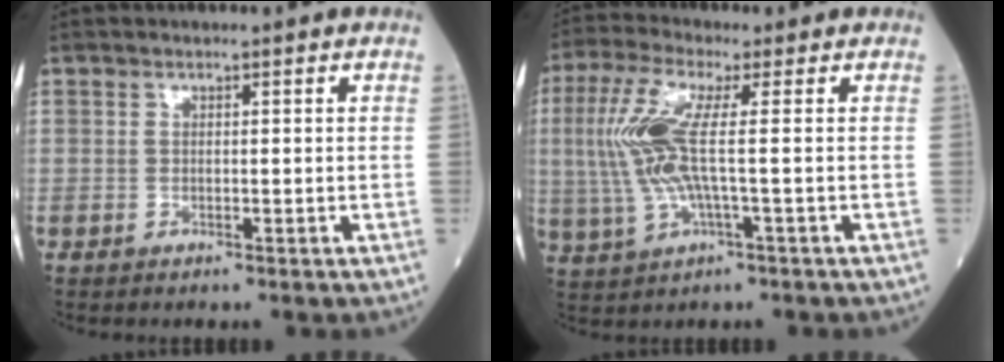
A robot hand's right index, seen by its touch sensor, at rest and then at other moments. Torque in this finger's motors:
{"motor_torque": [1.80, 0.18, 0.91, 0.21]}